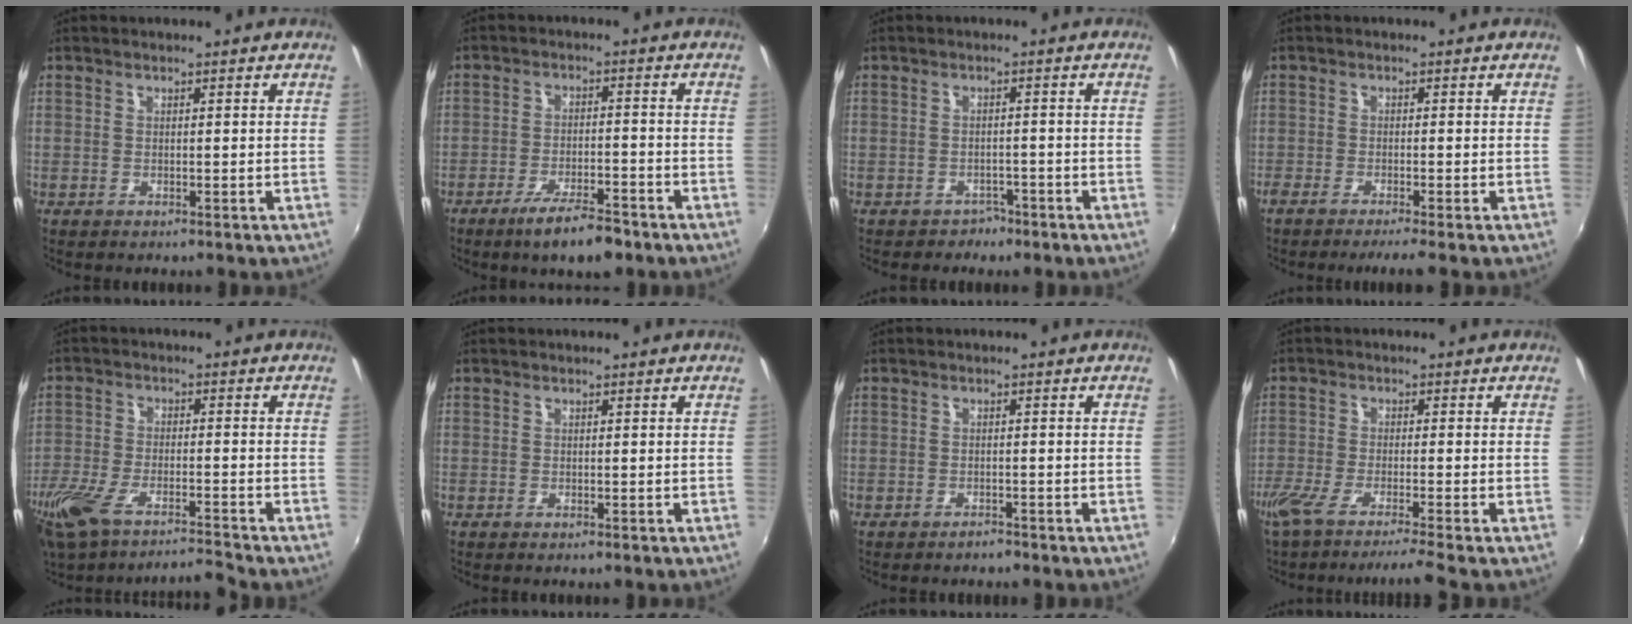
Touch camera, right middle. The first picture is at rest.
{"total": 8.1, "force": [-5.9, 1.8, 5.3], "torque": [-0.109, -0.007, -0.095]}
{"total": 2.6, "force": [-2.0, 1.5, 0.7], "torque": [-0.017, -0.006, -0.025]}
{"total": 3.3, "force": [-2.8, -0.5, 1.7], "torque": [-0.040, -0.015, -0.054]}
{"total": 11.7, "force": [-9.8, 1.7, 6.0], "torque": [-0.152, -0.032, -0.190]}
{"total": 0.0}
{"total": 1.2, "force": [-1.1, 0.4, 0.1], "torque": [-0.005, 0.002, -0.017]}
{"total": 8.1, "force": [-6.6, -0.8, 4.5], "torque": [-0.096, -0.035, -0.117]}